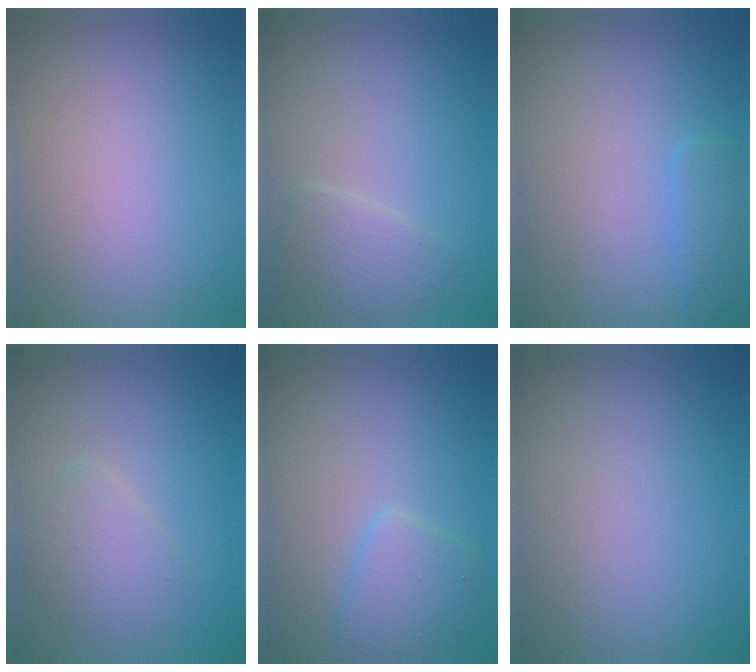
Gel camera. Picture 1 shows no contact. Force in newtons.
{"total": 2.4, "press": 2.4, "slide": 0.0}
{"total": 1.6, "press": 1.6, "slide": 0.0}
{"total": 2.6, "press": 2.6, "slide": 0.0}
{"total": 2.7, "press": 2.7, "slide": 0.1}
{"total": 0.0}